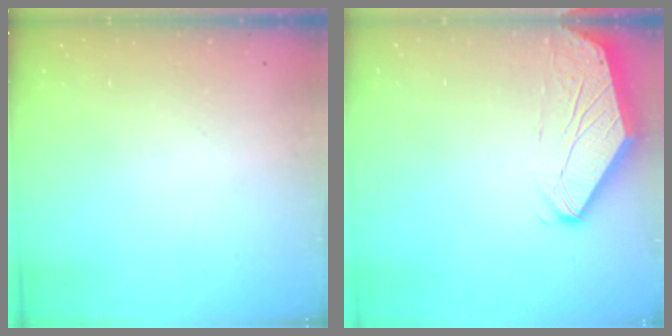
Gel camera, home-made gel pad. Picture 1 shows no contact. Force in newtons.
{"total": 0.0}